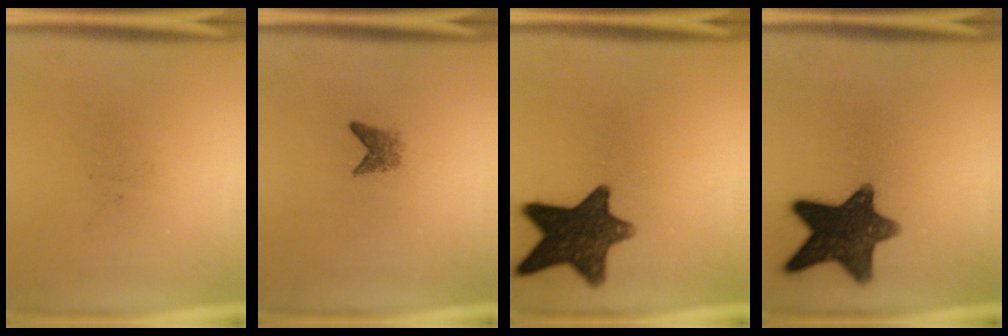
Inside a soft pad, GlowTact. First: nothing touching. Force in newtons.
{"total": 1.6}
{"total": 13.5}
{"total": 13.9}